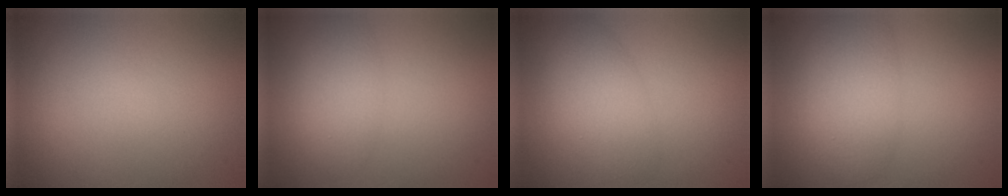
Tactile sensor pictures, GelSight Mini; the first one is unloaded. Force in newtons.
{"total": 1.8, "press": 1.8, "slide": 0.2}
{"total": 3.7, "press": 3.7, "slide": 0.1}
{"total": 4.4, "press": 4.3, "slide": 0.3}